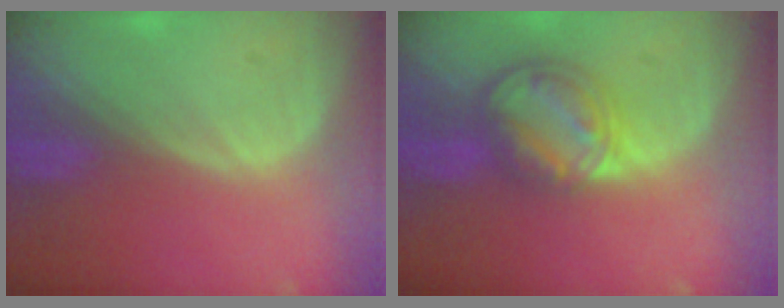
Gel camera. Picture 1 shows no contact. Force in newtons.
{"total": 8.2, "press": 6.9, "slide": 4.4}